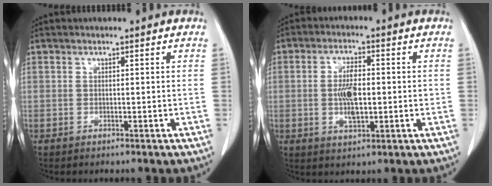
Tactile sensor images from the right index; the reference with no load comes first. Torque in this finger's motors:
{"motor_torque": [0.95, 0.02, 0.34, 0.11]}